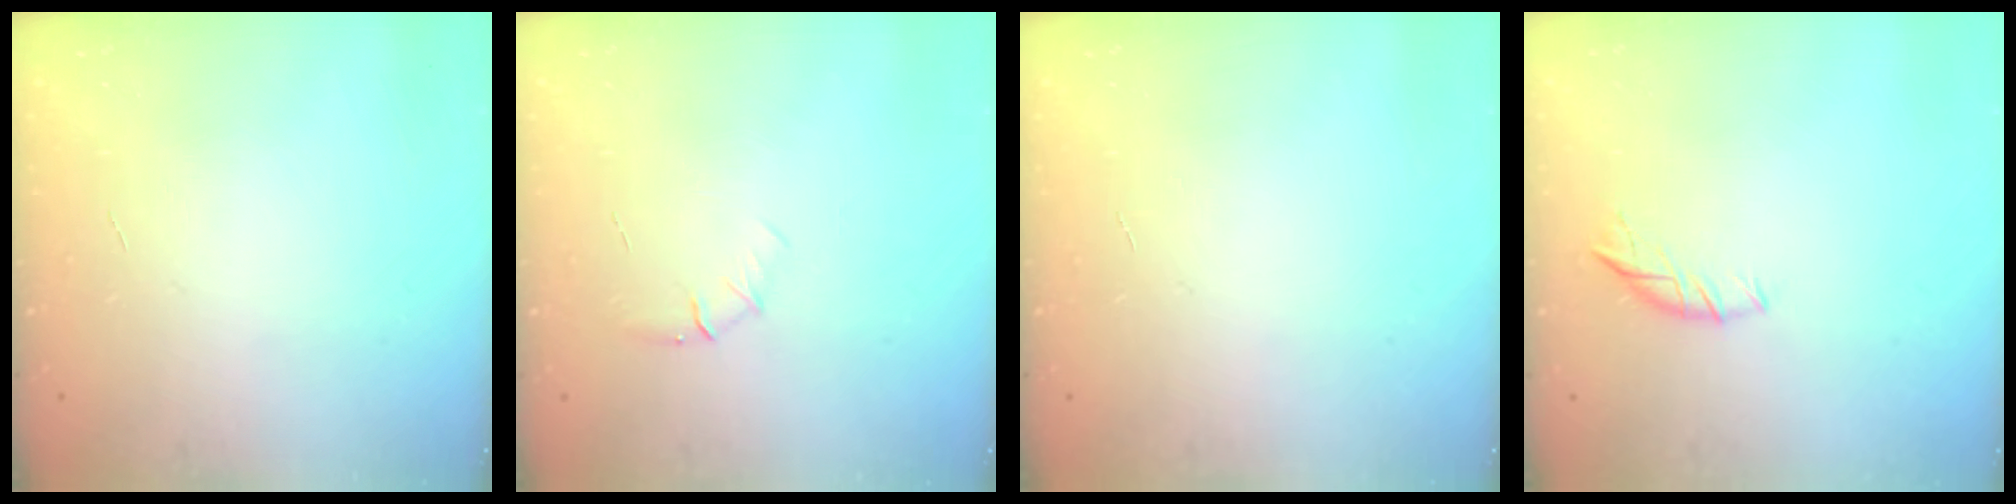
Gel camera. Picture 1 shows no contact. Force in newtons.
{"total": 5.2, "press": 4.9, "slide": 1.6}
{"total": 0.0}
{"total": 5.5, "press": 5.4, "slide": 0.7}